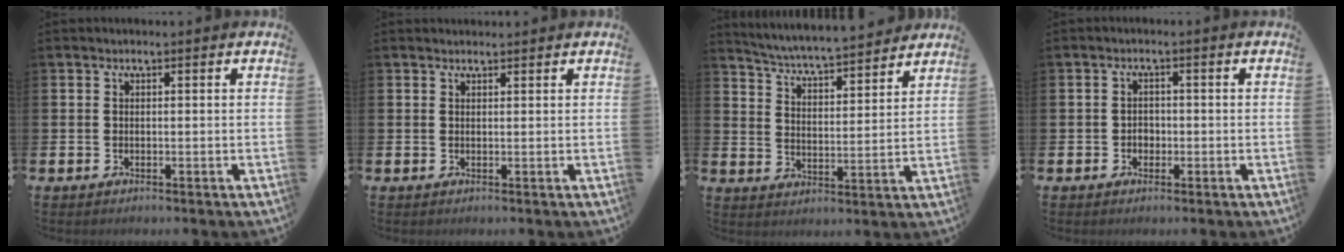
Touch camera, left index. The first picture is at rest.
{"total": 1.0, "force": [0.9, 0.3, 0.0], "torque": [0.012, -0.003, 0.015]}
{"total": 5.6, "force": [5.5, 0.0, 1.0], "torque": [-0.048, -0.045, 0.093]}
{"total": 1.6, "force": [-0.5, 1.4, 0.6], "torque": [-0.002, 0.000, -0.015]}